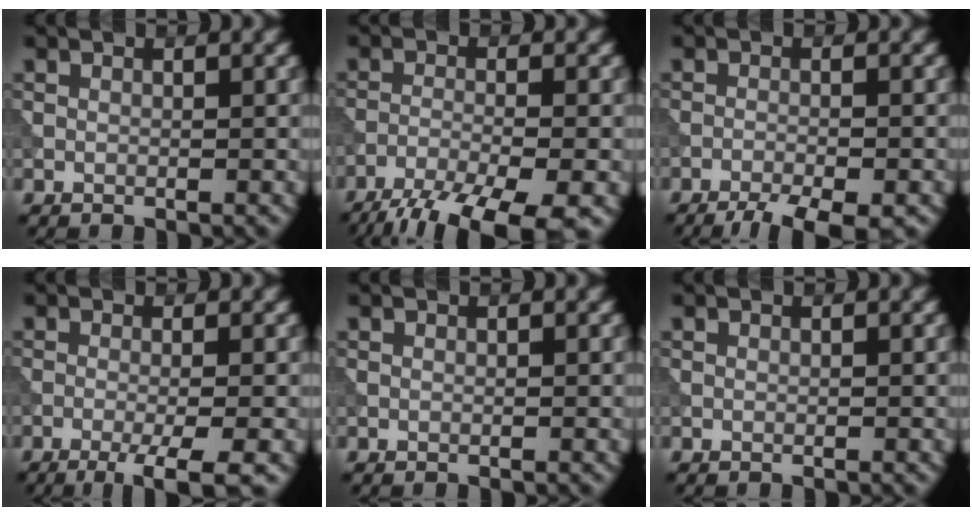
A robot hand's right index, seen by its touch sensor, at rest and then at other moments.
{"total": 9.9, "force": [-7.8, 2.1, 5.7], "torque": [-0.105, -0.034, -0.124]}
{"total": 6.6, "force": [-5.3, 1.4, 3.6], "torque": [-0.055, -0.019, -0.077]}
{"total": 5.0, "force": [-2.4, 1.0, 4.3], "torque": [-0.060, -0.002, -0.041]}
{"total": 0.0}
{"total": 0.0}